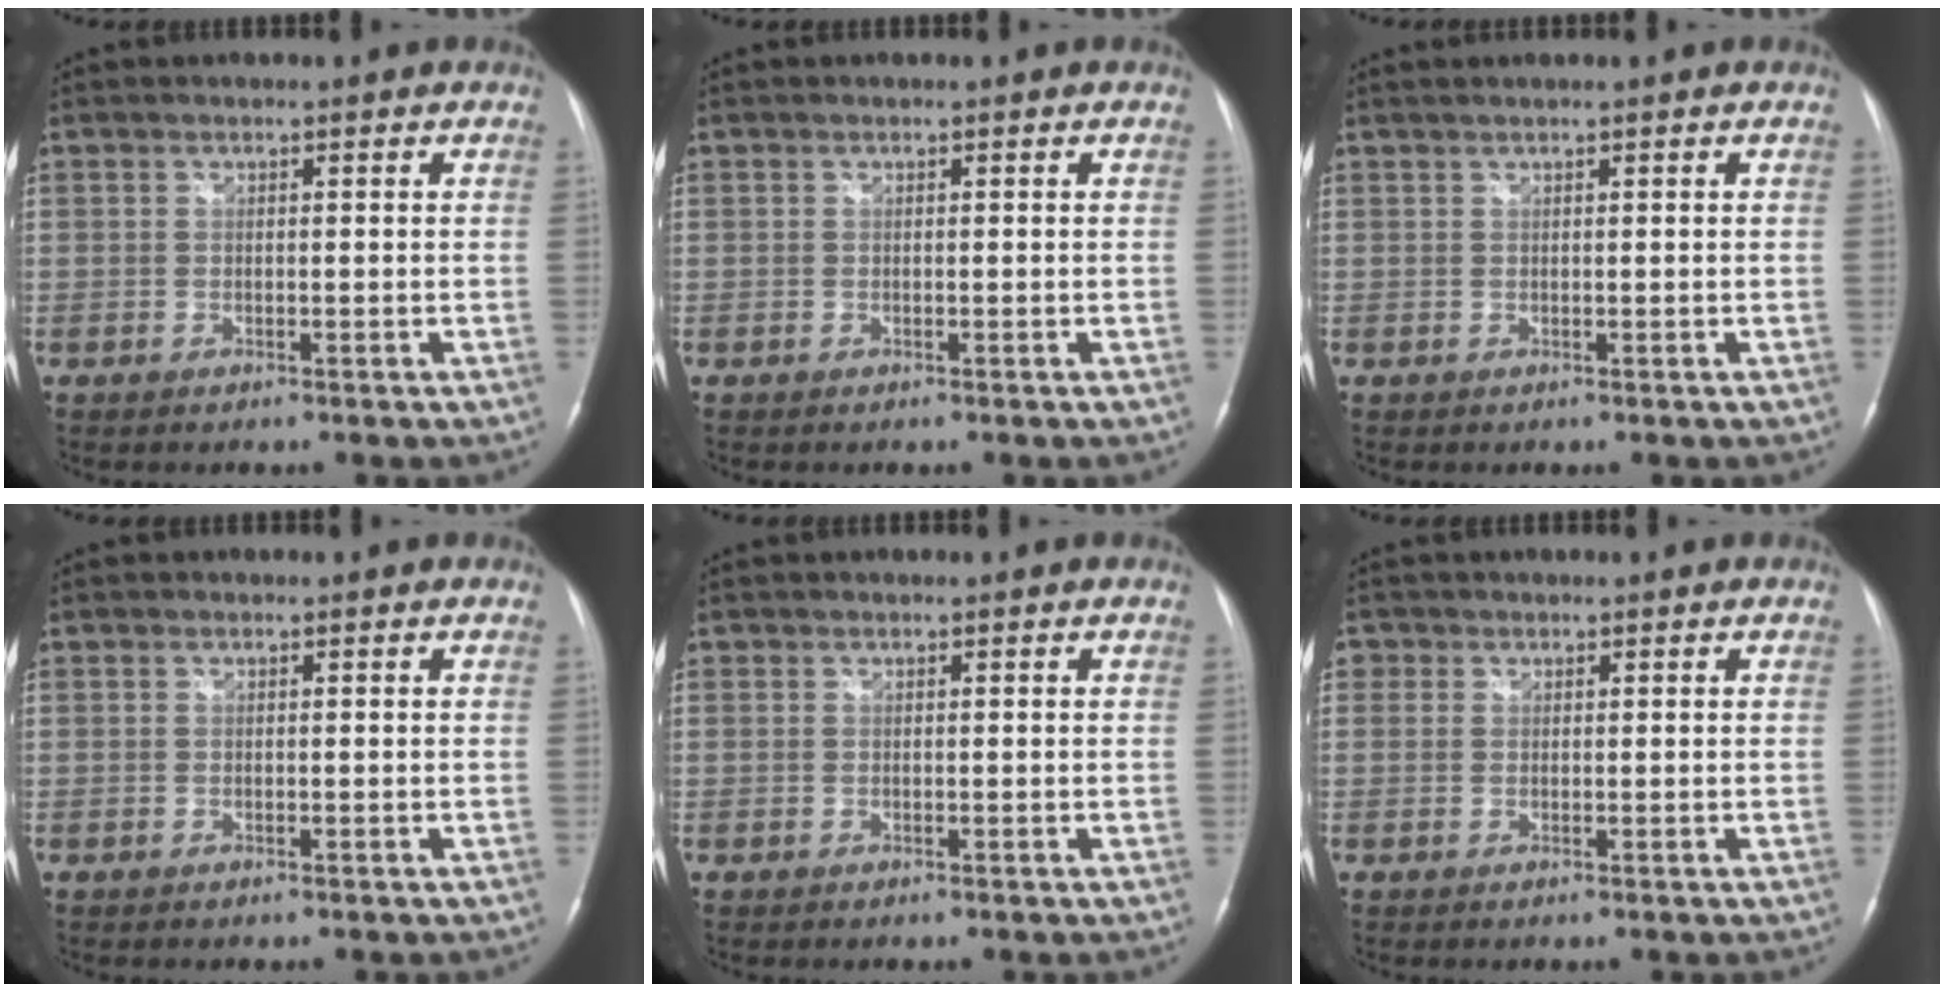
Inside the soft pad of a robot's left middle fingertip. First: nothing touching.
{"total": 0.0}
{"total": 1.4, "force": [1.1, -0.2, 0.8], "torque": [-0.018, 0.016, 0.023]}
{"total": 0.0}
{"total": 0.0}
{"total": 1.6, "force": [0.5, 1.4, 0.3], "torque": [0.006, 0.006, 0.005]}